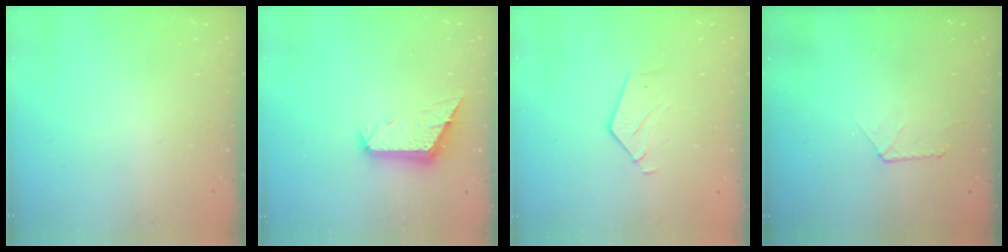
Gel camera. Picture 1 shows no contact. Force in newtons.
{"total": 10.8, "press": 10.8, "slide": 0.4}
{"total": 3.3, "press": 3.3, "slide": 0.2}
{"total": 4.5, "press": 4.5, "slide": 0.4}